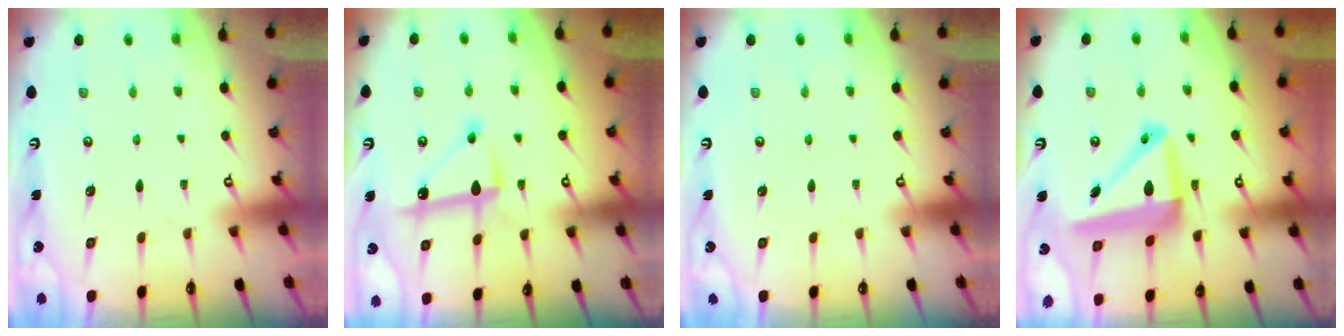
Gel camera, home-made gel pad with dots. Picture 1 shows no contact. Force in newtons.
{"total": 9.4, "press": 9.4, "slide": 0.4}
{"total": 0.0}
{"total": 13.6, "press": 13.4, "slide": 2.3}